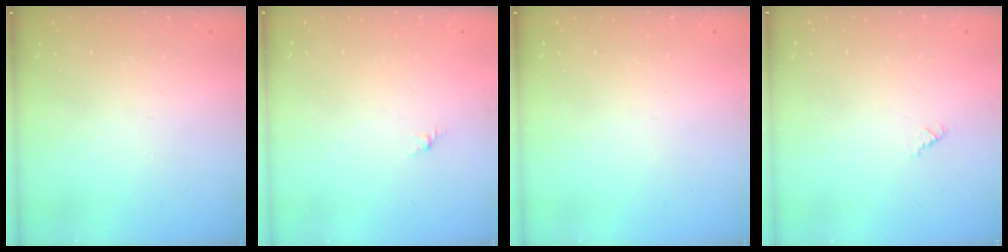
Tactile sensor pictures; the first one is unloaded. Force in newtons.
{"total": 0.0}
{"total": 0.0}
{"total": 0.6, "press": 0.6, "slide": 0.2}